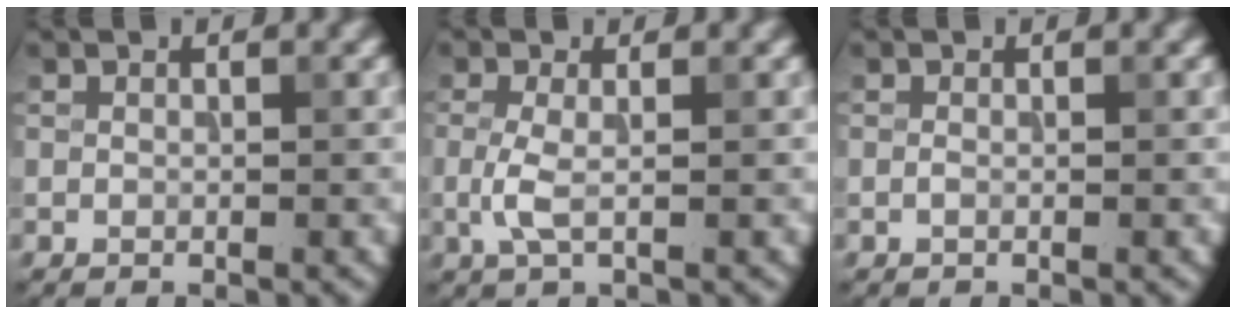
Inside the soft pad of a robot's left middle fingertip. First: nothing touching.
{"total": 2.0, "force": [-0.3, 0.6, 1.8], "torque": [-0.043, -0.001, -0.010]}
{"total": 0.0}